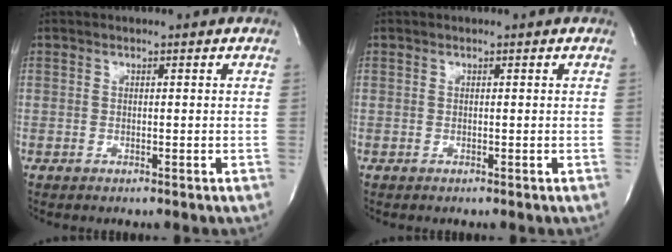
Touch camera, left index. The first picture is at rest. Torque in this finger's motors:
{"motor_torque": [-0.03, 0.03, 0.00, 0.00]}